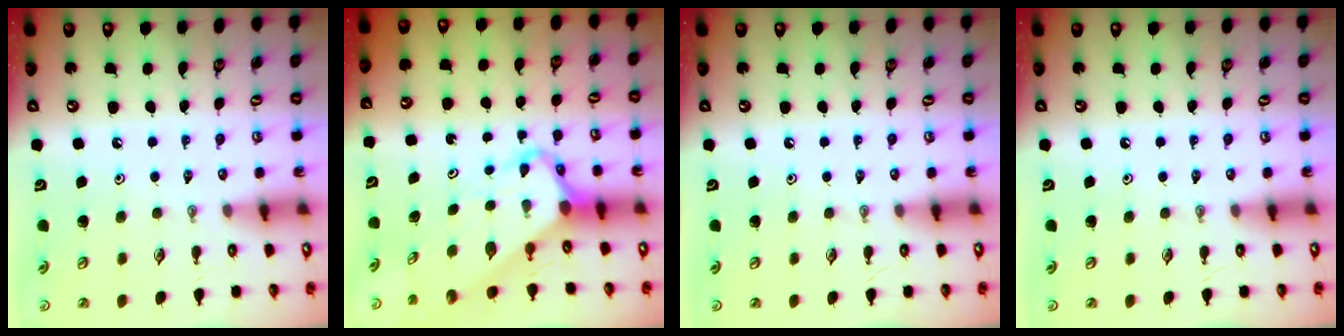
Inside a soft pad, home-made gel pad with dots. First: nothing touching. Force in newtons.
{"total": 5.6, "press": 5.6, "slide": 0.5}
{"total": 0.0}
{"total": 0.0}